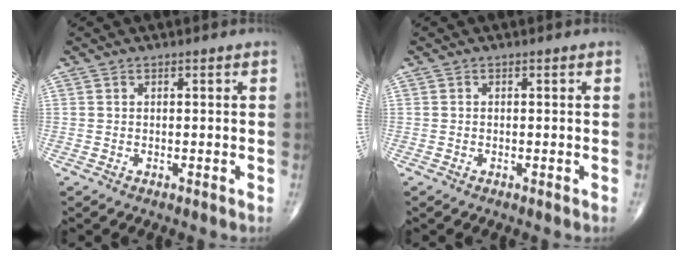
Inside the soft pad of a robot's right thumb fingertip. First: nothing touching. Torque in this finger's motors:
{"motor_torque": [0.06, 0.12, -0.13, -0.05, 0.02]}